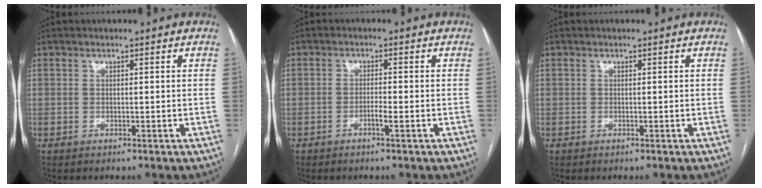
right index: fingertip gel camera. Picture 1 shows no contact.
{"total": 1.8, "force": [-0.9, 0.0, 1.5], "torque": [-0.027, 0.001, -0.019]}
{"total": 0.0}